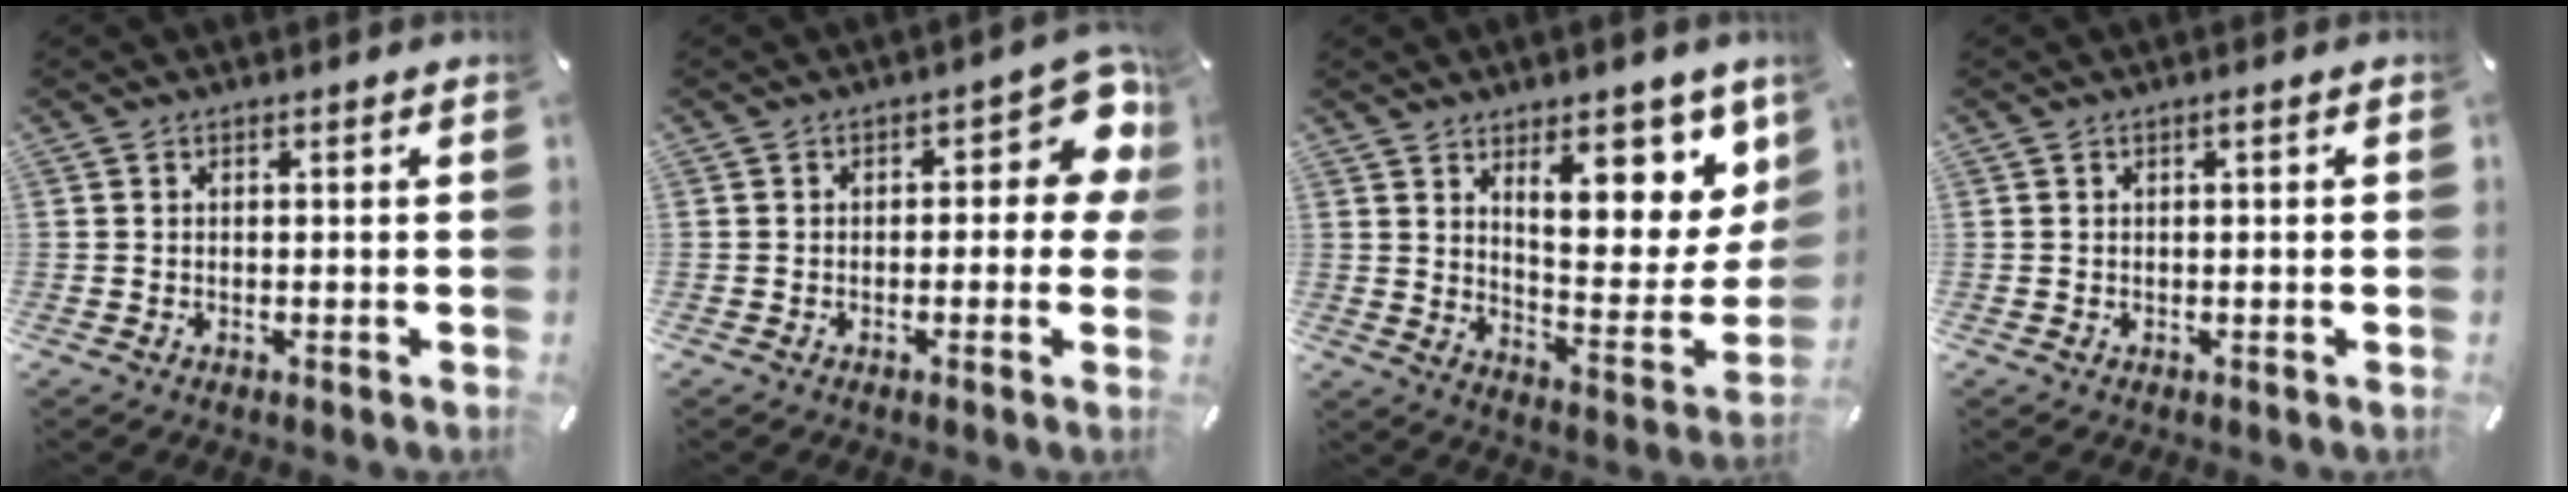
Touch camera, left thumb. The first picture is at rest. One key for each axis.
{"total": 9.9, "fx": 2.3, "fy": 4.8, "fz": 8.4, "tx": -0.091, "ty": -0.018, "tz": 0.036}
{"total": 16.0, "fx": 9.9, "fy": 7.1, "fz": 10.4, "tx": -0.124, "ty": -0.071, "tz": 0.162}
{"total": 1.1, "fx": 0.1, "fy": 0.1, "fz": 1.0, "tx": -0.020, "ty": 0.000, "tz": 0.002}